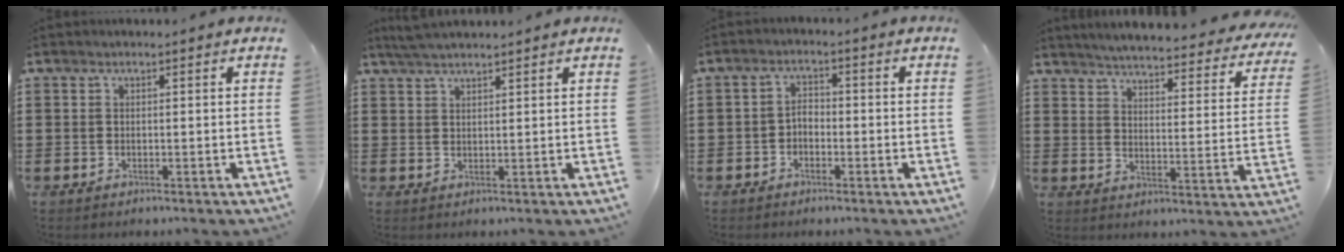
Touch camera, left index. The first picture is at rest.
{"total": 2.9, "force": [2.7, 0.0, 1.1], "torque": [-0.028, 0.002, 0.051]}
{"total": 2.0, "force": [-1.4, 1.1, 1.0], "torque": [-0.023, 0.008, -0.030]}
{"total": 4.2, "force": [4.1, -0.5, 1.0], "torque": [-0.042, -0.038, 0.064]}